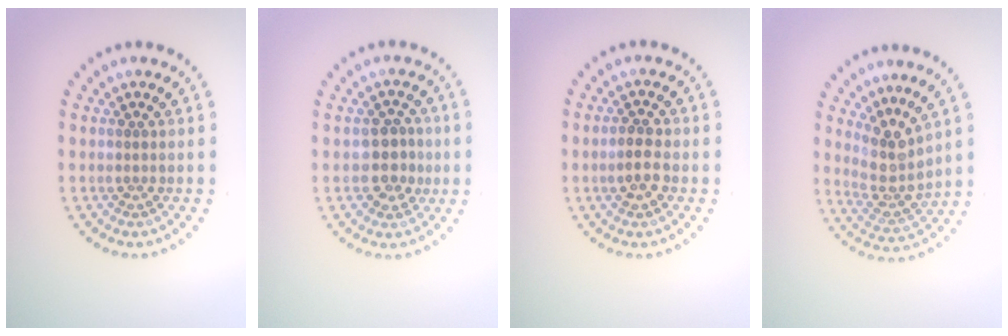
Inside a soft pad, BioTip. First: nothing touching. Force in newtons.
{"total": 2.7, "press": 2.5, "slide": 0.8}
{"total": 2.3, "press": 2.3, "slide": 0.3}
{"total": 3.7, "press": 2.8, "slide": 2.4}